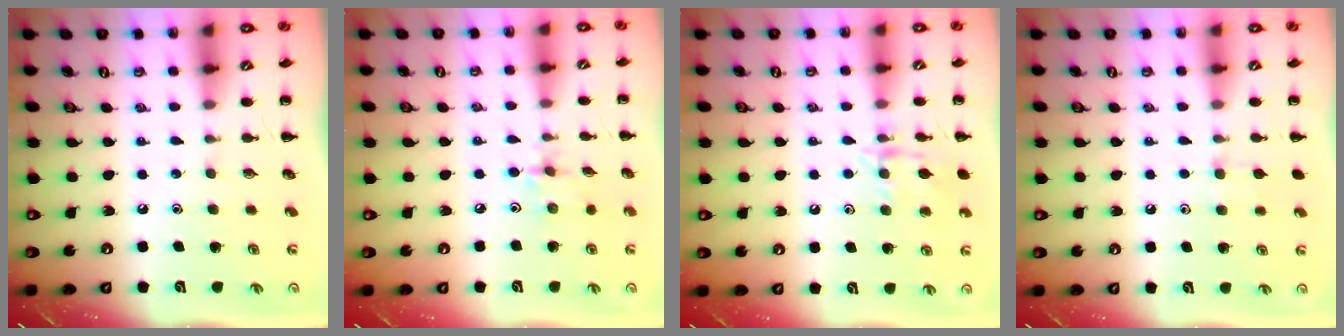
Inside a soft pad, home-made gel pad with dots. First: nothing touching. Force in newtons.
{"total": 2.4, "press": 2.4, "slide": 0.5}
{"total": 10.7, "press": 10.6, "slide": 0.7}
{"total": 6.2, "press": 5.8, "slide": 2.2}